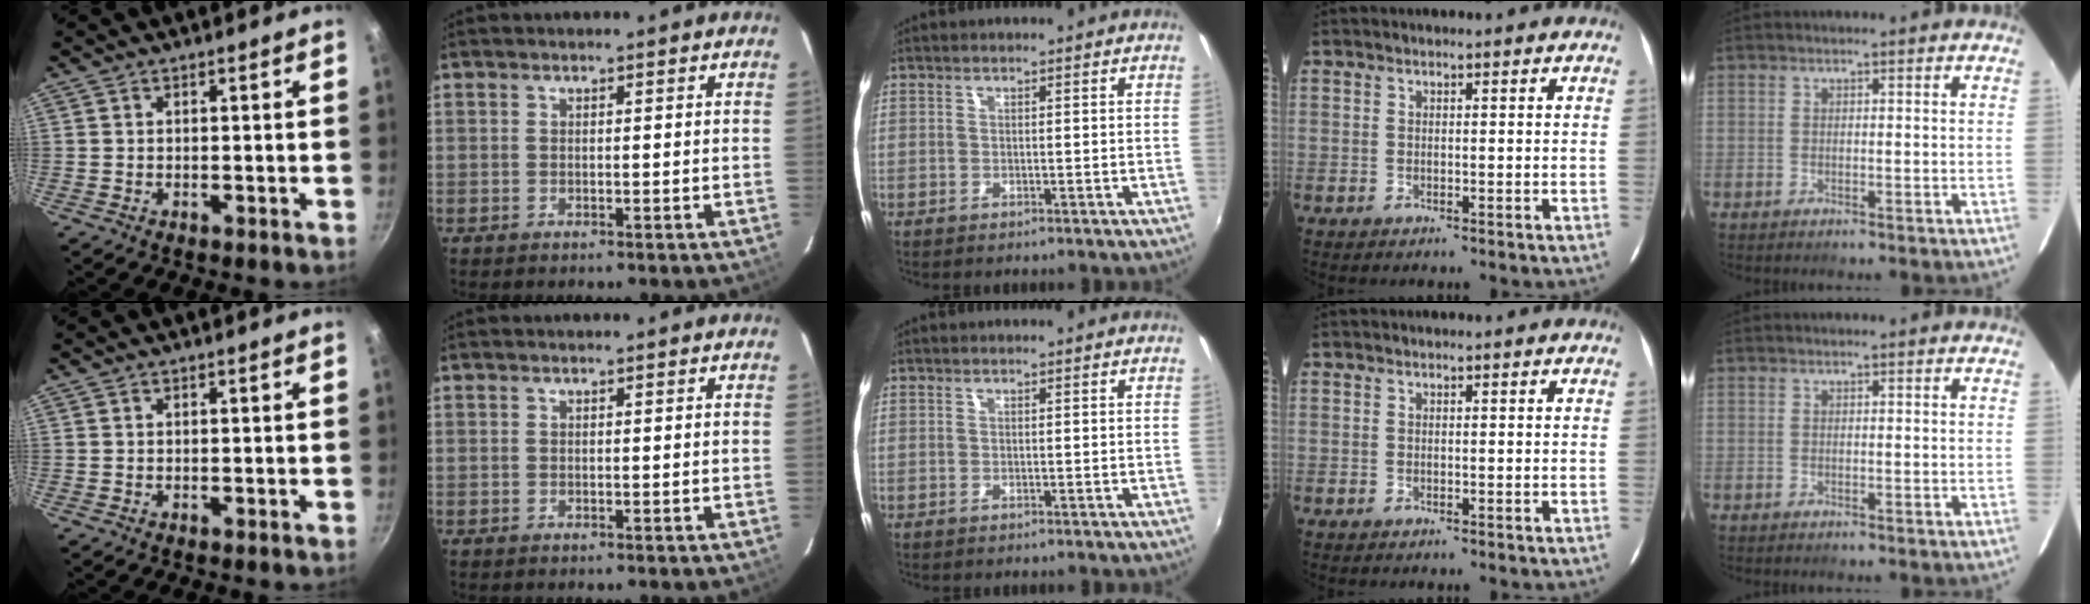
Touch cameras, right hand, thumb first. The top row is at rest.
{}